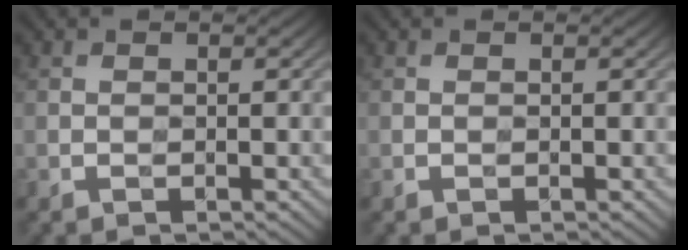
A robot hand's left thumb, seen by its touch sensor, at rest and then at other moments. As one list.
[{"total": 0.0}]